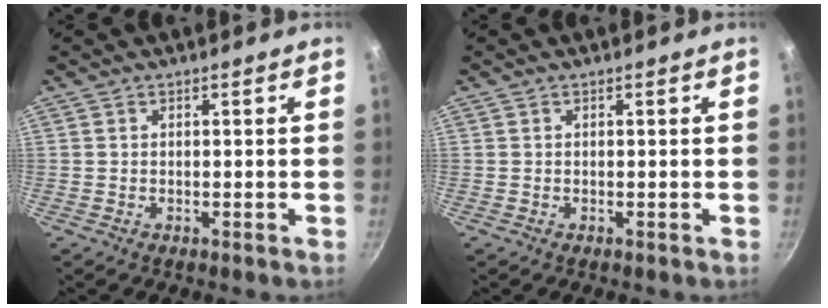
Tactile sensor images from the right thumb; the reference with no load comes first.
{"total": 0.0}